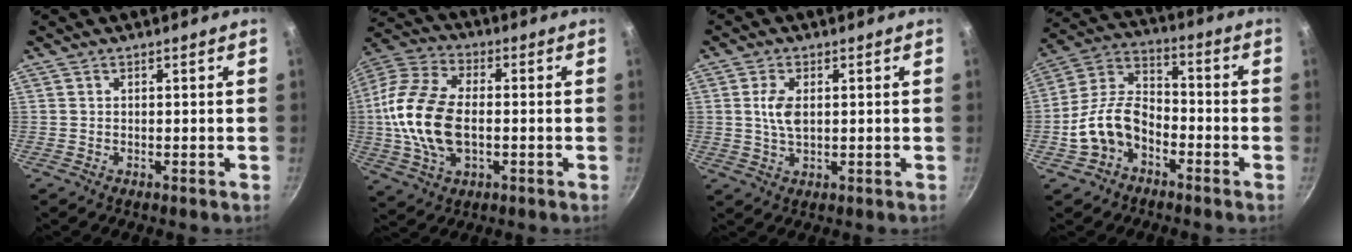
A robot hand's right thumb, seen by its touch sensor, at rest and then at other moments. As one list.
[{"total": 17.1, "force": [-1.0, 10.1, 13.7], "torque": [-0.269, 0.023, -0.032]}, {"total": 4.8, "force": [0.7, 2.6, 4.0], "torque": [-0.078, -0.001, 0.014]}, {"total": 12.2, "force": [-4.8, 8.1, 7.7], "torque": [-0.123, 0.055, -0.103]}]